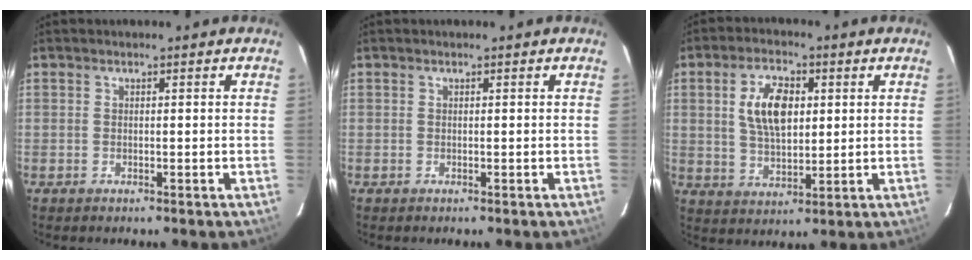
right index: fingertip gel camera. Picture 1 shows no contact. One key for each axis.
{"total": 0.0}
{"total": 9.5, "fx": 2.2, "fy": 4.9, "fz": 7.8, "tx": -0.148, "ty": 0.010, "tz": 0.045}